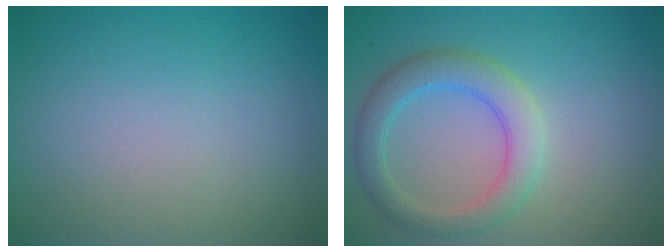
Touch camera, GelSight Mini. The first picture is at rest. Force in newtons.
{"total": 3.8, "press": 3.8, "slide": 0.2}